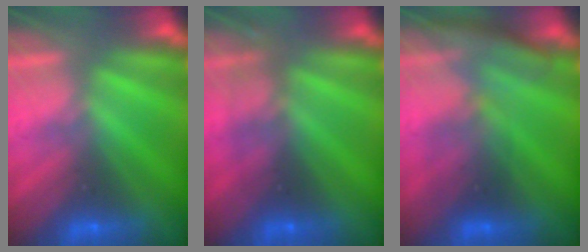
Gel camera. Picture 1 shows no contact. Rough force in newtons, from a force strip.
{"total": 2.7}
{"total": 2.9}